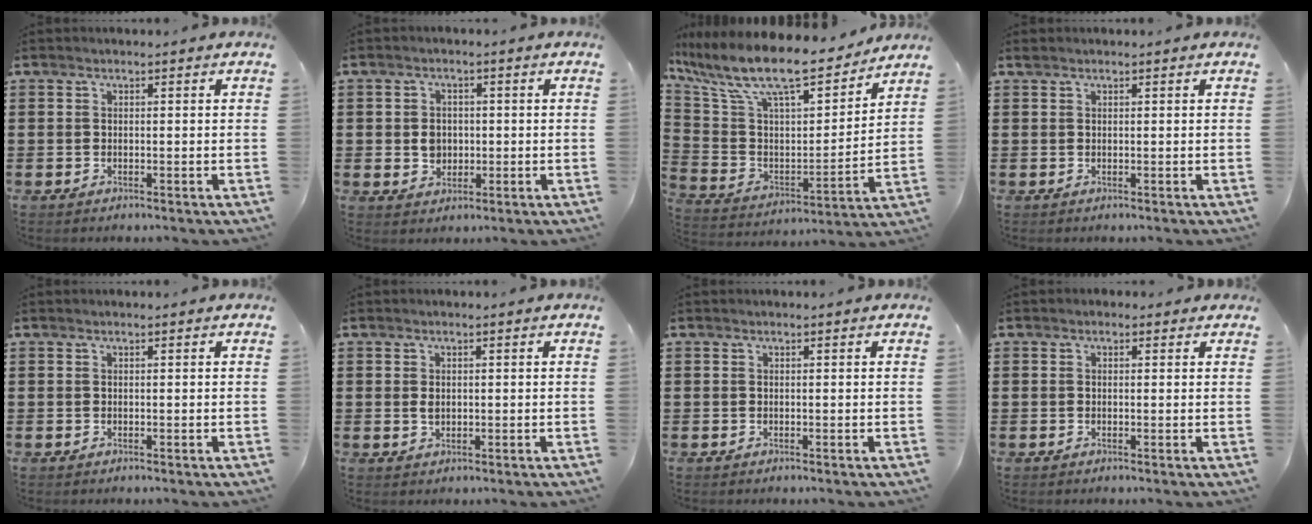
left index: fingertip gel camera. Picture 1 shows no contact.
{"total": 2.0, "force": [-0.1, 1.9, 0.6], "torque": [-0.017, 0.007, -0.006]}
{"total": 12.8, "force": [10.4, 2.3, 7.2], "torque": [-0.179, -0.066, 0.180]}
{"total": 0.5, "force": [0.5, 0.1, 0.1], "torque": [-0.003, 0.000, 0.011]}
{"total": 0.0}
{"total": 1.5, "force": [0.1, 1.0, 1.1], "torque": [-0.024, 0.005, 0.002]}
{"total": 0.0}
{"total": 0.8, "force": [0.1, 0.7, 0.4], "torque": [-0.010, 0.006, 0.001]}